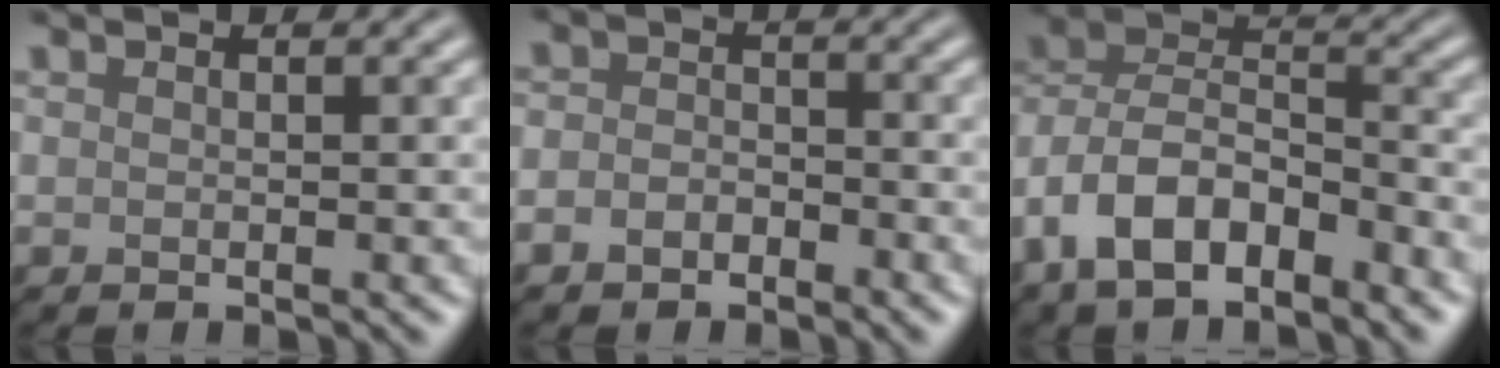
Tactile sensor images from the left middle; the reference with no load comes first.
{"total": 2.2, "force": [-1.3, 1.7, 0.8], "torque": [-0.004, 0.005, -0.035]}
{"total": 8.8, "force": [-4.7, 4.7, 5.8], "torque": [-0.104, 0.009, -0.098]}